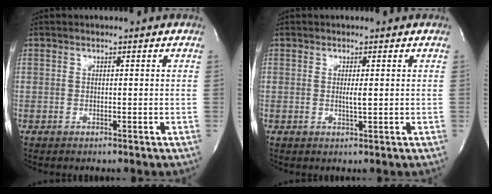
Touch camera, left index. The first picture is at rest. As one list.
[{"total": 1.3, "force": [0.0, 0.0, 1.3], "torque": [-0.029, -0.007, 0.000]}]